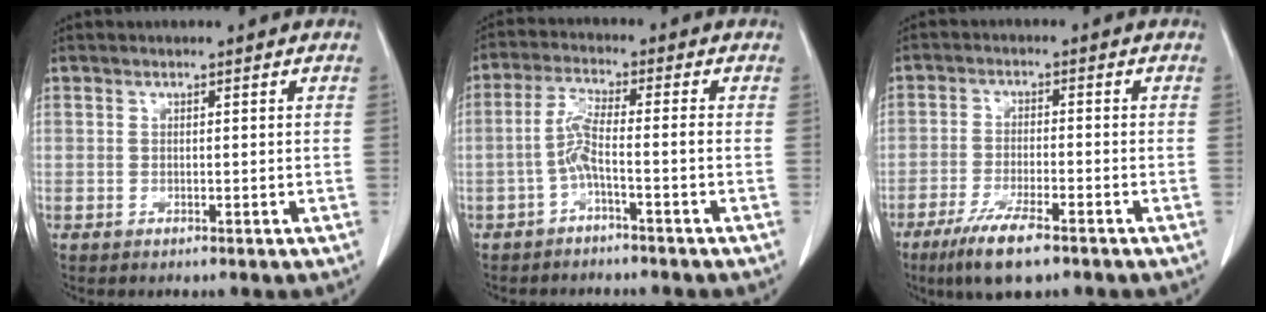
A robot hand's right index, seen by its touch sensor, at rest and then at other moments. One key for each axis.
{"total": 4.0, "fx": -1.6, "fy": 0.3, "fz": 3.7, "tx": -0.078, "ty": 0.008, "tz": -0.035}
{"total": 7.9, "fx": -5.3, "fy": 1.2, "fz": 5.8, "tx": -0.109, "ty": -0.017, "tz": -0.089}